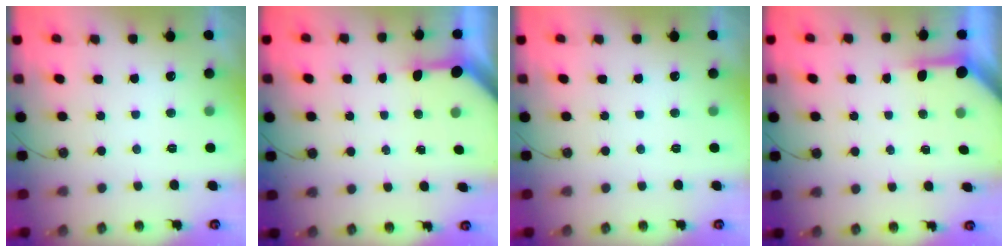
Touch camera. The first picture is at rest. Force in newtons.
{"total": 3.3, "press": 3.3, "slide": 0.4}
{"total": 0.0}
{"total": 3.8, "press": 3.8, "slide": 0.3}